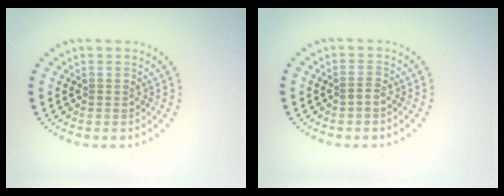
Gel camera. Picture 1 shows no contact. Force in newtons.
{"total": 0.9, "press": 0.8, "slide": 0.3}